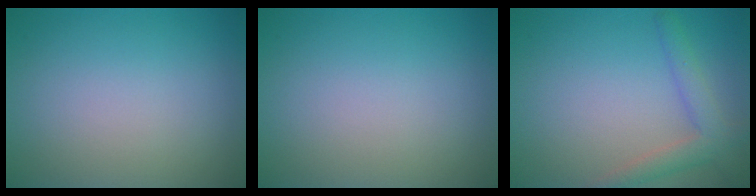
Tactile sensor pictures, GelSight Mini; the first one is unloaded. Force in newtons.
{"total": 0.0}
{"total": 2.9, "press": 2.9, "slide": 0.2}